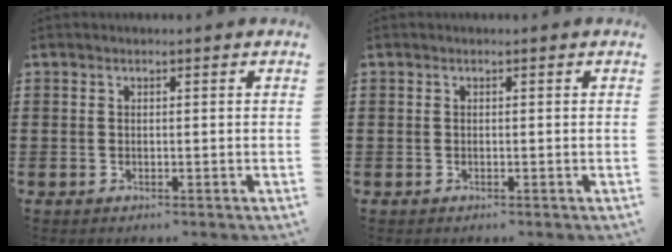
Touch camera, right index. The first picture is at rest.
{"total": 0.0}